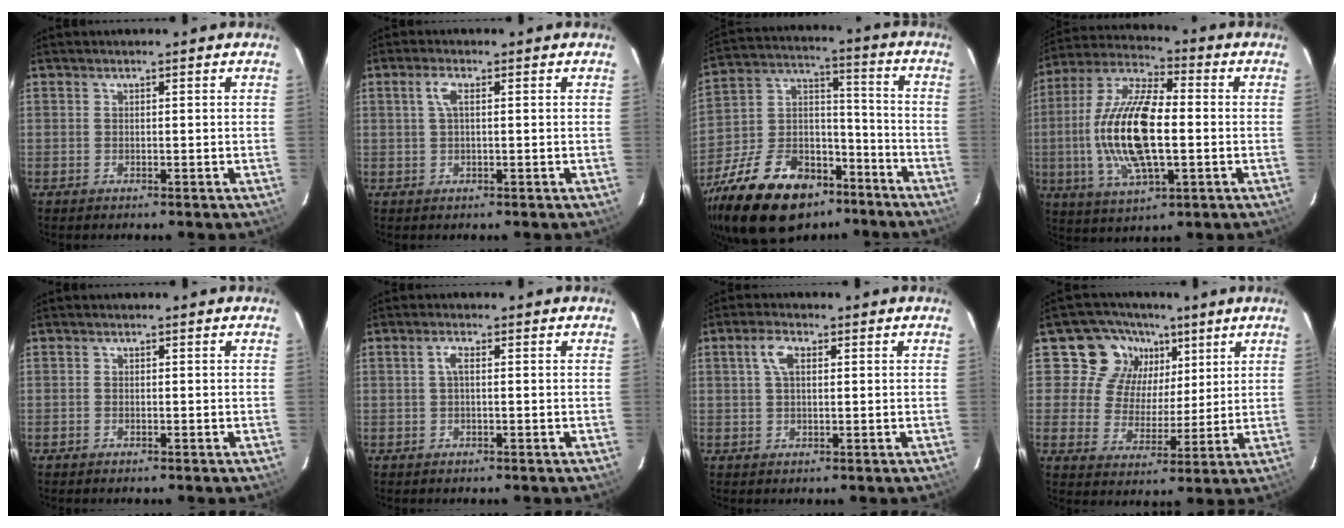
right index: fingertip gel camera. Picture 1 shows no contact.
{"total": 2.4, "force": [0.5, 0.7, 2.3], "torque": [-0.050, 0.007, 0.009]}
{"total": 25.7, "force": [-17.0, 14.1, 13.0], "torque": [-0.287, 0.029, -0.265]}
{"total": 18.0, "force": [-1.7, 6.6, 16.7], "torque": [-0.338, 0.002, -0.035]}
{"total": 0.6, "force": [-0.5, 0.3, 0.0], "torque": [-0.001, 0.001, -0.012]}
{"total": 1.6, "force": [0.1, 0.4, 1.6], "torque": [-0.033, 0.006, -0.001]}
{"total": 3.6, "force": [1.0, 1.8, 2.9], "torque": [-0.060, 0.011, 0.019]}
{"total": 10.6, "force": [5.6, 8.8, 2.0], "torque": [-0.034, 0.004, 0.090]}